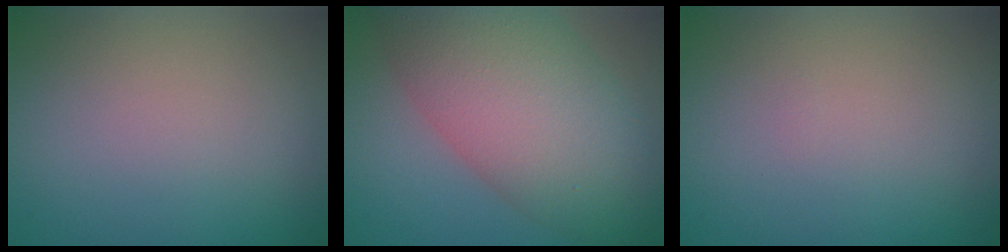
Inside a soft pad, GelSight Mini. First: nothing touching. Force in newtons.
{"total": 10.3, "press": 10.3, "slide": 0.4}
{"total": 0.0}